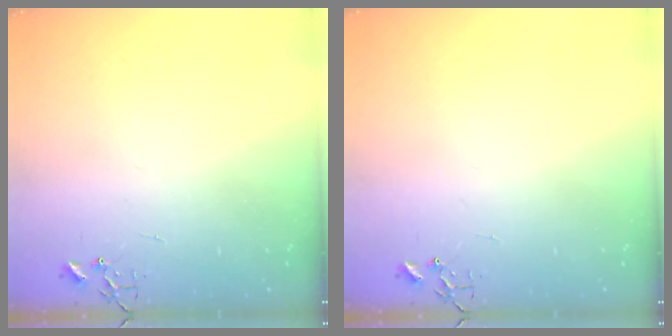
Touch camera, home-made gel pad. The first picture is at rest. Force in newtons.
{"total": 0.0}